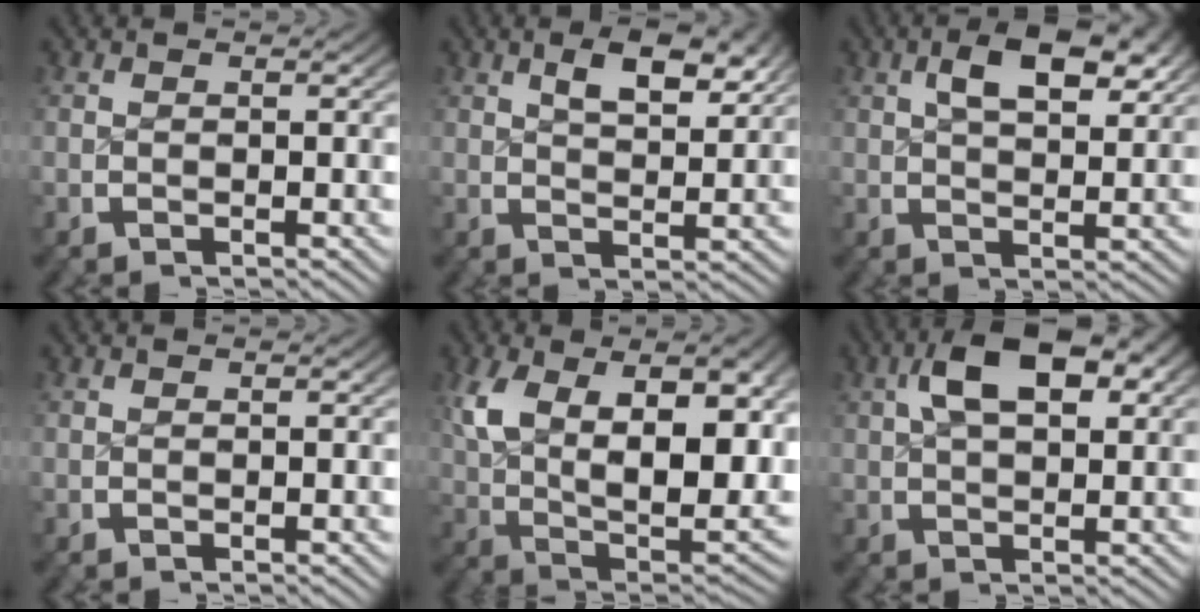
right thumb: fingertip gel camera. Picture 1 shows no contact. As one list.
[{"total": 4.4, "force": [2.5, 1.6, 3.3], "torque": [-0.042, 0.001, 0.042]}, {"total": 5.6, "force": [2.4, 2.2, 4.5], "torque": [-0.060, 0.006, 0.040]}, {"total": 0.0}, {"total": 14.1, "force": [0.5, 8.3, 11.3], "torque": [-0.227, -0.045, 0.036]}, {"total": 7.4, "force": [2.6, 3.6, 5.9], "torque": [-0.093, 0.009, 0.039]}]